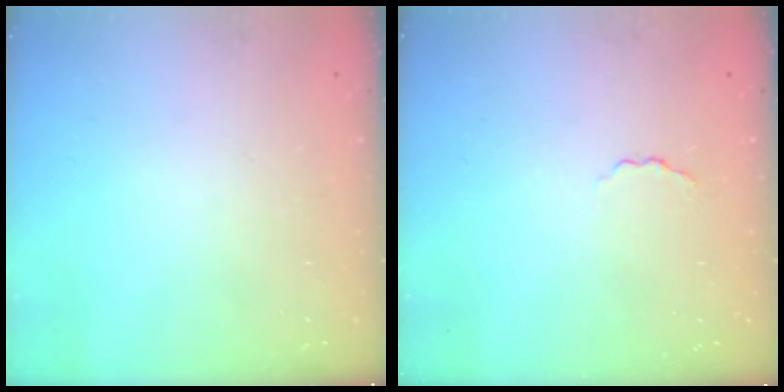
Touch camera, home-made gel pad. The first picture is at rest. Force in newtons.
{"total": 1.7, "press": 1.6, "slide": 0.5}